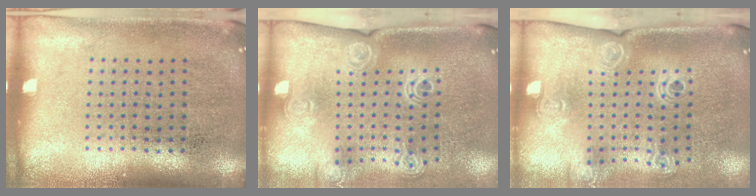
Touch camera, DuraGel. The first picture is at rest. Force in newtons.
{"total": 2.1, "press": 1.6, "slide": 1.3}
{"total": 2.0, "press": 1.5, "slide": 1.4}